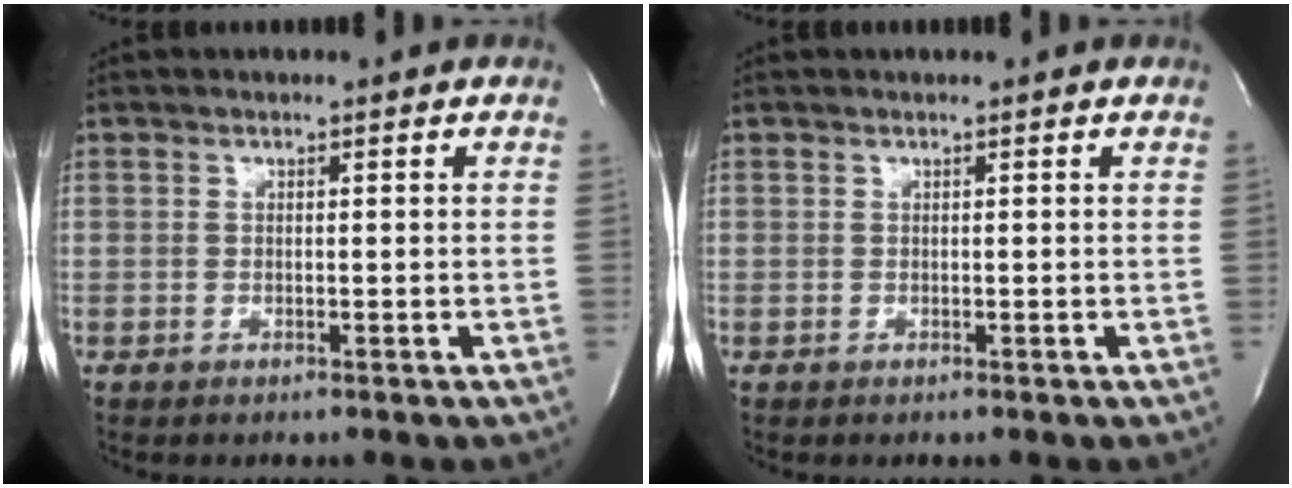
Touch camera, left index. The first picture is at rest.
{"total": 0.0}